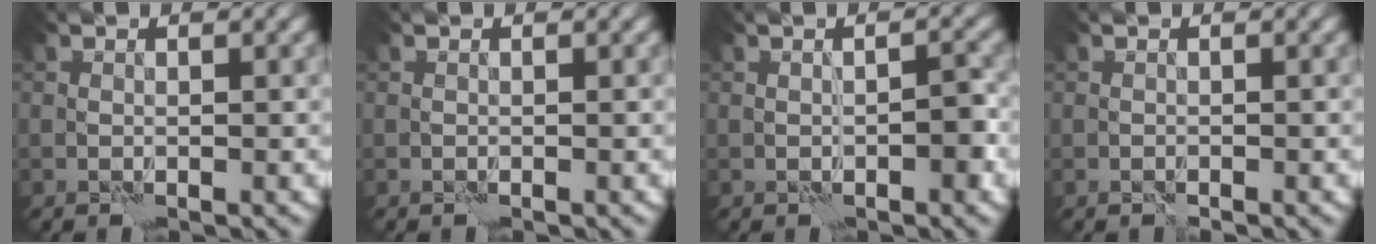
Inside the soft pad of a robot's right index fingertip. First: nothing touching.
{"total": 0.0}
{"total": 1.4, "force": [-0.4, 0.5, 1.2], "torque": [-0.014, 0.004, -0.005]}
{"total": 0.0}